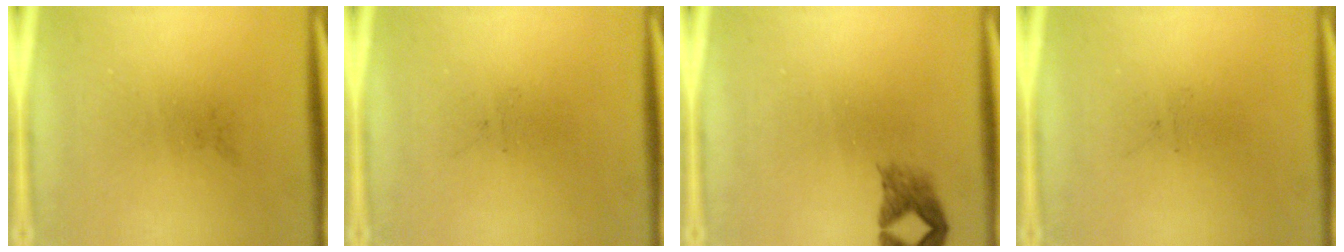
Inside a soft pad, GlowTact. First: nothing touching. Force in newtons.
{"total": 0.0}
{"total": 2.0}
{"total": 0.0}